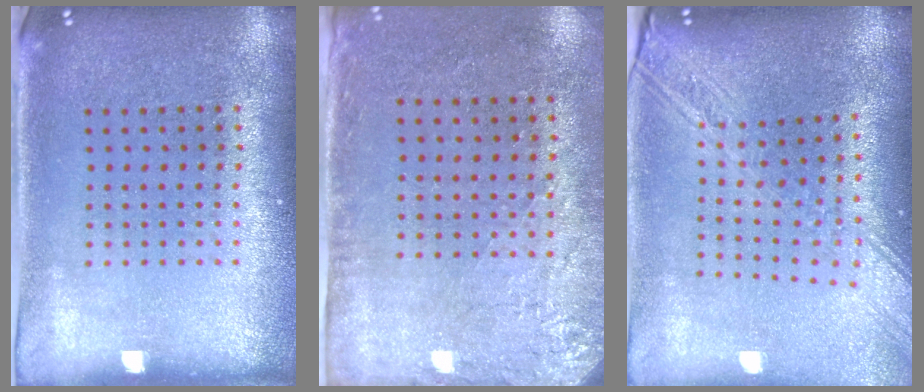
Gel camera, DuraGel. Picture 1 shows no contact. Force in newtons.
{"total": 2.9, "press": 2.3, "slide": 1.6}
{"total": 2.7, "press": 2.1, "slide": 1.6}